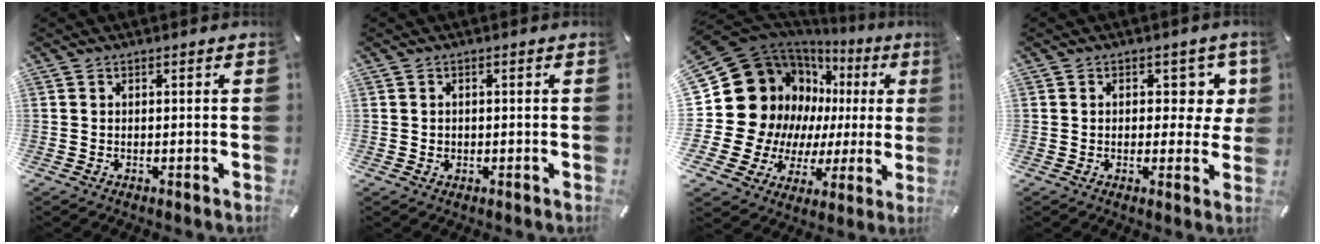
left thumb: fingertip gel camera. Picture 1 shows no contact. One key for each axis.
{"total": 1.1, "fx": -0.1, "fy": 1.1, "fz": 0.4, "tx": -0.010, "ty": 0.005, "tz": -0.003}
{"total": 24.0, "fx": 6.3, "fy": 19.2, "fz": 12.9, "tx": -0.241, "ty": -0.066, "tz": 0.155}
{"total": 6.3, "fx": 1.9, "fy": 4.6, "fz": 3.9, "tx": -0.036, "ty": 0.000, "tz": 0.027}